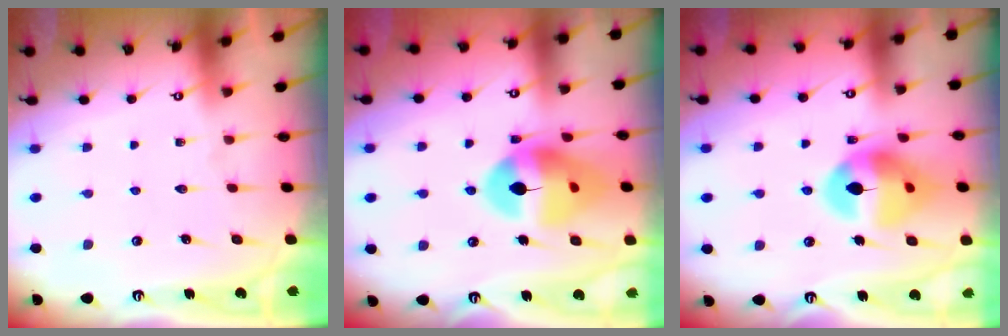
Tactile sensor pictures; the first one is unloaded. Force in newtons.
{"total": 16.0, "press": 15.8, "slide": 2.3}
{"total": 14.1, "press": 14.0, "slide": 1.8}